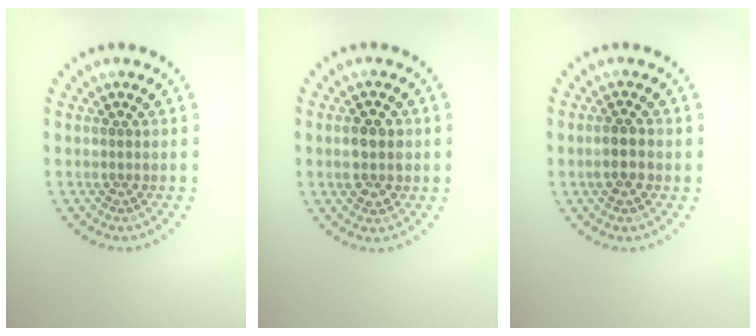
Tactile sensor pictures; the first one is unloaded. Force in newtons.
{"total": 3.6, "press": 3.6, "slide": 0.1}
{"total": 2.3, "press": 2.1, "slide": 0.8}